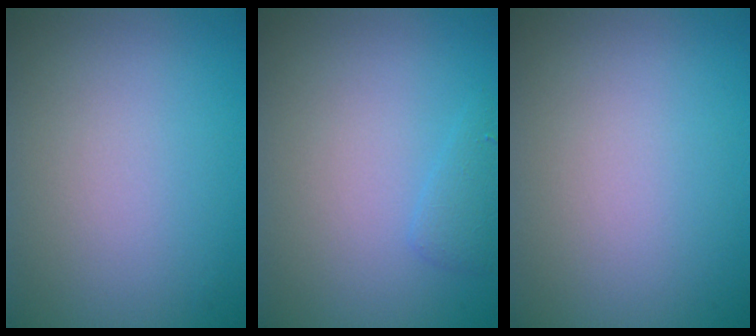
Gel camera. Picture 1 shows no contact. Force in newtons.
{"total": 1.2, "press": 1.2, "slide": 0.1}
{"total": 0.0}